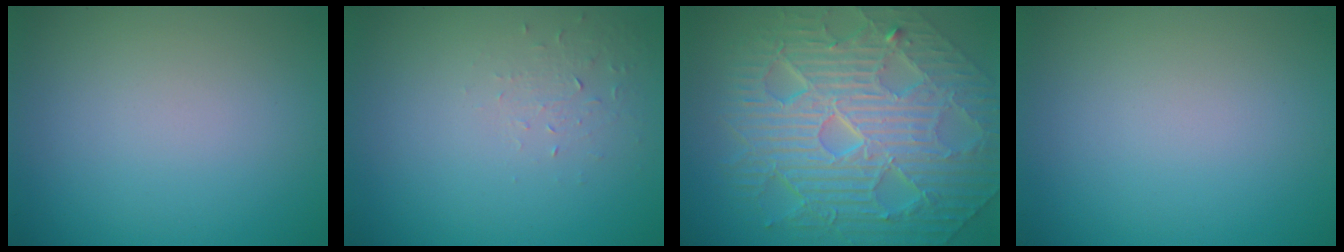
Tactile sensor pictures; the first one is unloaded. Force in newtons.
{"total": 1.0, "press": 0.4, "slide": 0.9}
{"total": 11.7, "press": 7.8, "slide": 8.8}
{"total": 0.0}